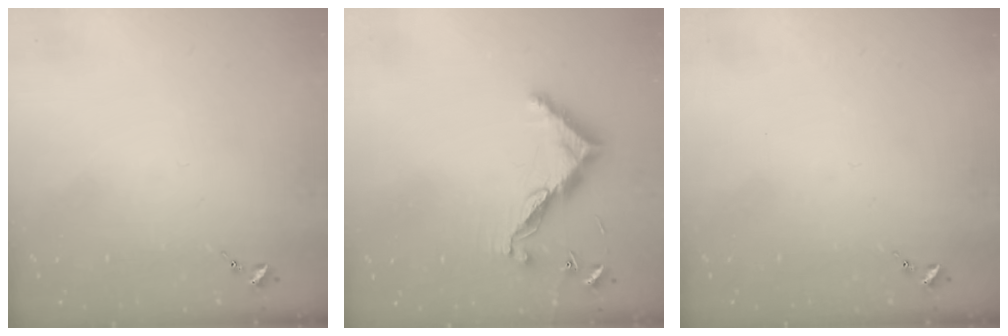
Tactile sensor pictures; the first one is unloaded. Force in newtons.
{"total": 10.9, "press": 10.9, "slide": 0.4}
{"total": 0.0}